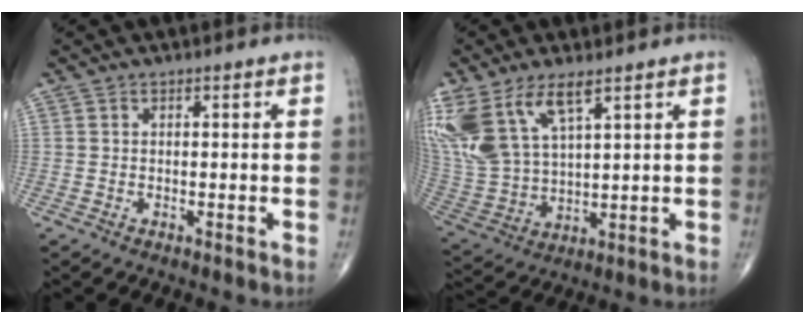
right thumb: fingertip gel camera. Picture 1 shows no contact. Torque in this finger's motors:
{"motor_torque": [0.32, 0.57, 1.63, 1.14, 0.21]}